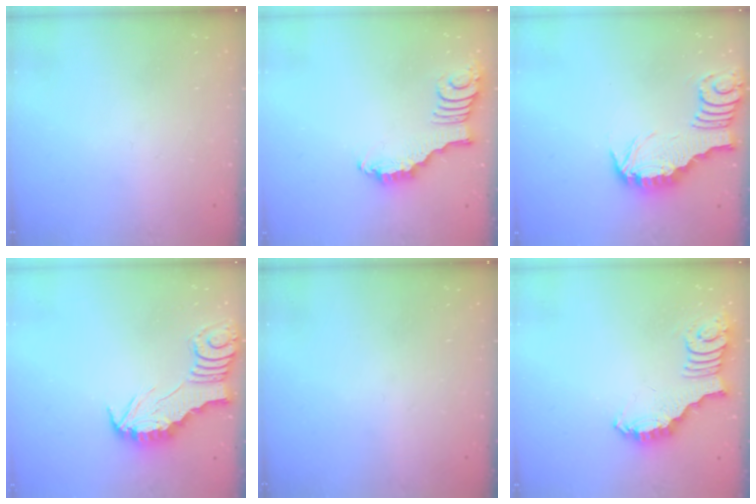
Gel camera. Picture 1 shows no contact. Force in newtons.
{"total": 2.6, "press": 2.6, "slide": 0.3}
{"total": 3.1, "press": 3.1, "slide": 0.3}
{"total": 2.5, "press": 2.5, "slide": 0.2}
{"total": 0.0}
{"total": 2.7, "press": 2.7, "slide": 0.5}